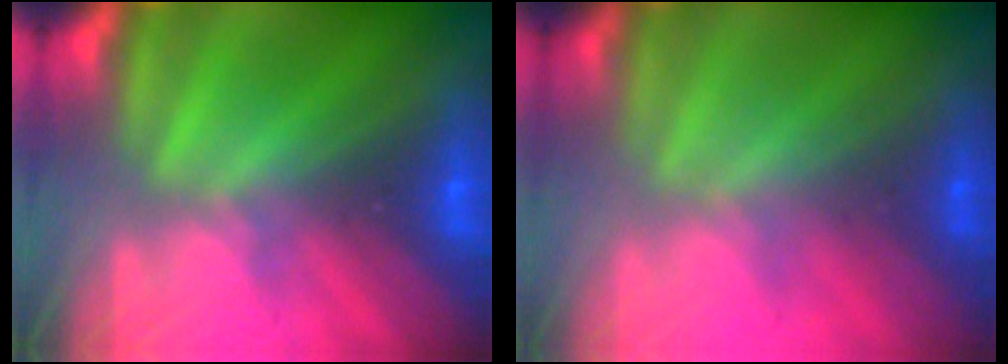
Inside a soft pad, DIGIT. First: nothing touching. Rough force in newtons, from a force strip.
{"total": 1.1}